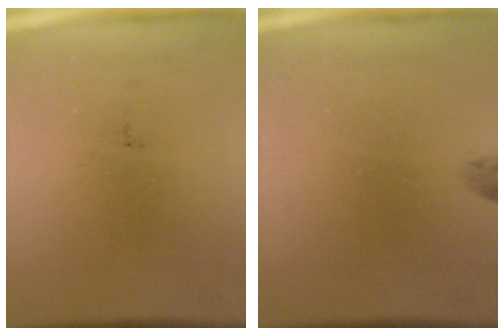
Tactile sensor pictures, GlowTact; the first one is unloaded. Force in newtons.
{"total": 0.9}